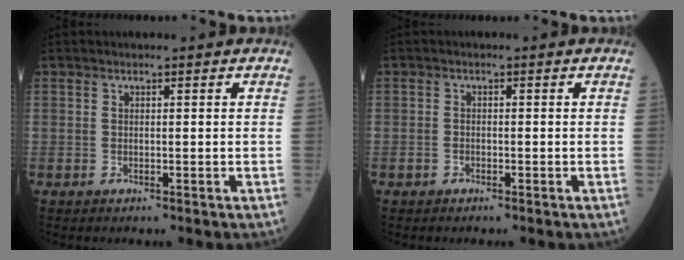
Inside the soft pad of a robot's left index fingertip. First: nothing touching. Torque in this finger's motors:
{"motor_torque": [-0.11, -0.43, -0.02, -0.01]}